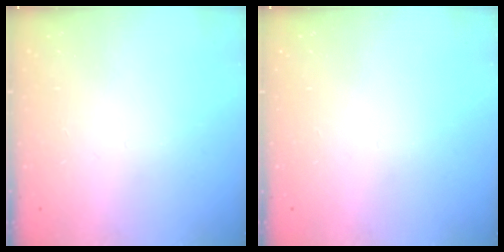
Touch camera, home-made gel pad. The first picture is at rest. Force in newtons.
{"total": 0.0}